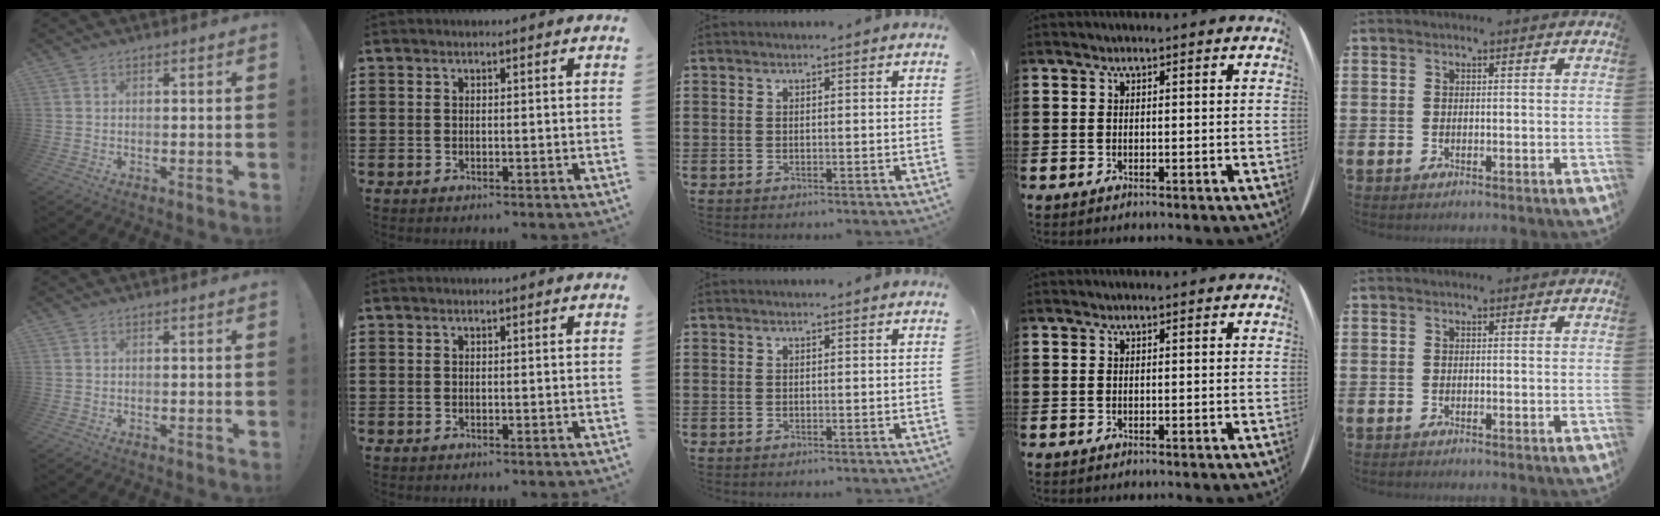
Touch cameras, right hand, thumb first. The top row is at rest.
{}